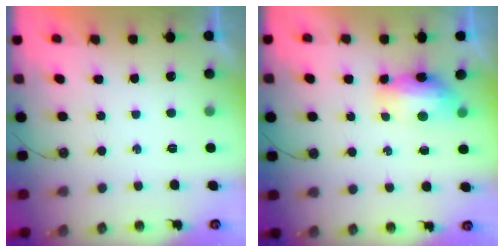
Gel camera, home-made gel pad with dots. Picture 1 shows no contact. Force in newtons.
{"total": 10.4, "press": 8.7, "slide": 5.7}